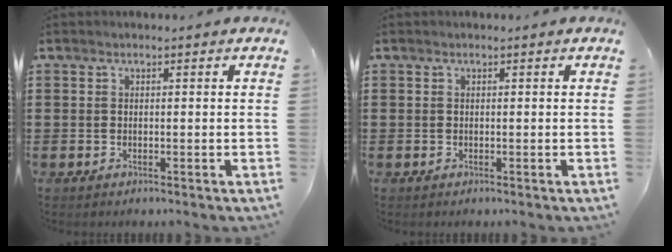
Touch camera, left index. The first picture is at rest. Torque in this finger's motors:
{"motor_torque": [-0.03, -0.03, -0.07, -0.01]}